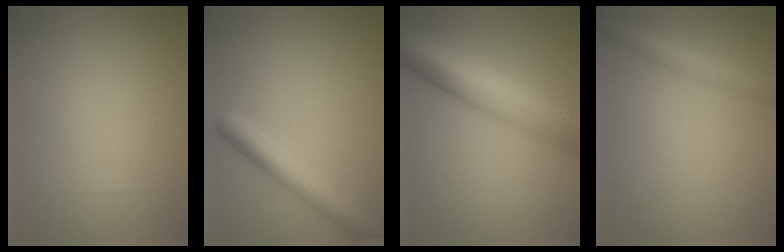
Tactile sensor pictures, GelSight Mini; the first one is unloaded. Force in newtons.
{"total": 3.8, "press": 3.8, "slide": 0.2}
{"total": 10.6, "press": 10.6, "slide": 0.4}
{"total": 3.4, "press": 3.4, "slide": 0.2}